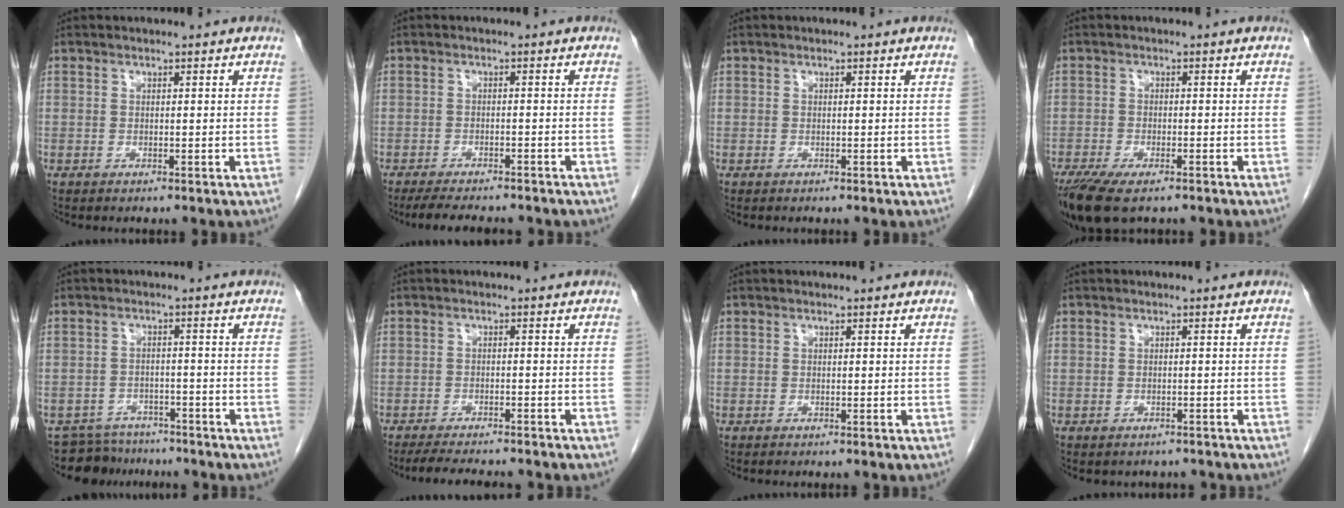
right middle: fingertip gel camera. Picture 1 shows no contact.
{"total": 9.4, "force": [-8.1, 2.0, 4.4], "torque": [-0.063, -0.009, -0.111]}
{"total": 0.0}
{"total": 8.5, "force": [-6.1, 2.7, 5.3], "torque": [-0.087, -0.018, -0.099]}
{"total": 7.1, "force": [-6.5, 3.0, -0.2], "torque": [0.007, 0.007, -0.093]}
{"total": 8.6, "force": [-7.6, 1.3, 3.9], "torque": [-0.056, -0.013, -0.109]}
{"total": 0.0}
{"total": 1.9, "force": [-1.7, 0.9, 0.3], "torque": [-0.006, 0.000, -0.021]}